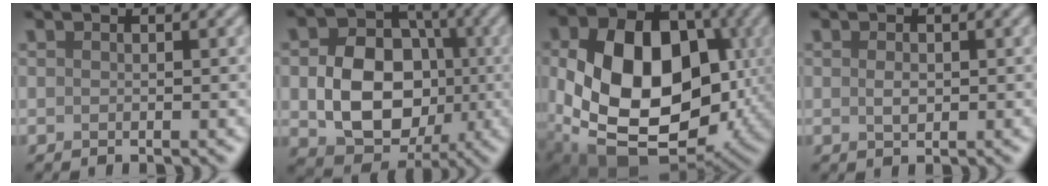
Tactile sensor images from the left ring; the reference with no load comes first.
{"total": 8.9, "force": [-1.0, 6.7, 5.7], "torque": [-0.096, 0.003, -0.019]}
{"total": 15.5, "force": [-0.2, 10.8, 11.2], "torque": [-0.205, -0.019, -0.005]}
{"total": 1.2, "force": [0.0, 0.7, 1.0], "torque": [-0.020, -0.001, 0.001]}